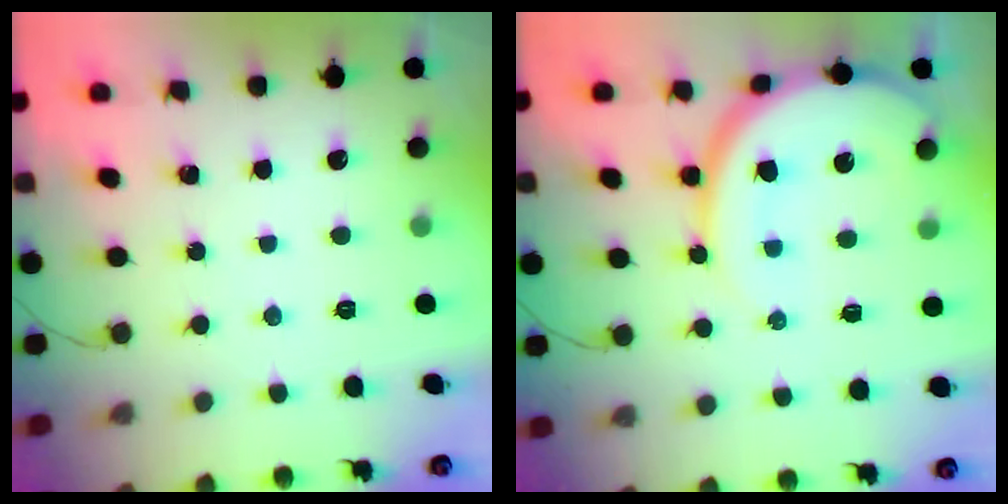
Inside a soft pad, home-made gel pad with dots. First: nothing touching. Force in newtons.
{"total": 13.7, "press": 13.7, "slide": 1.4}